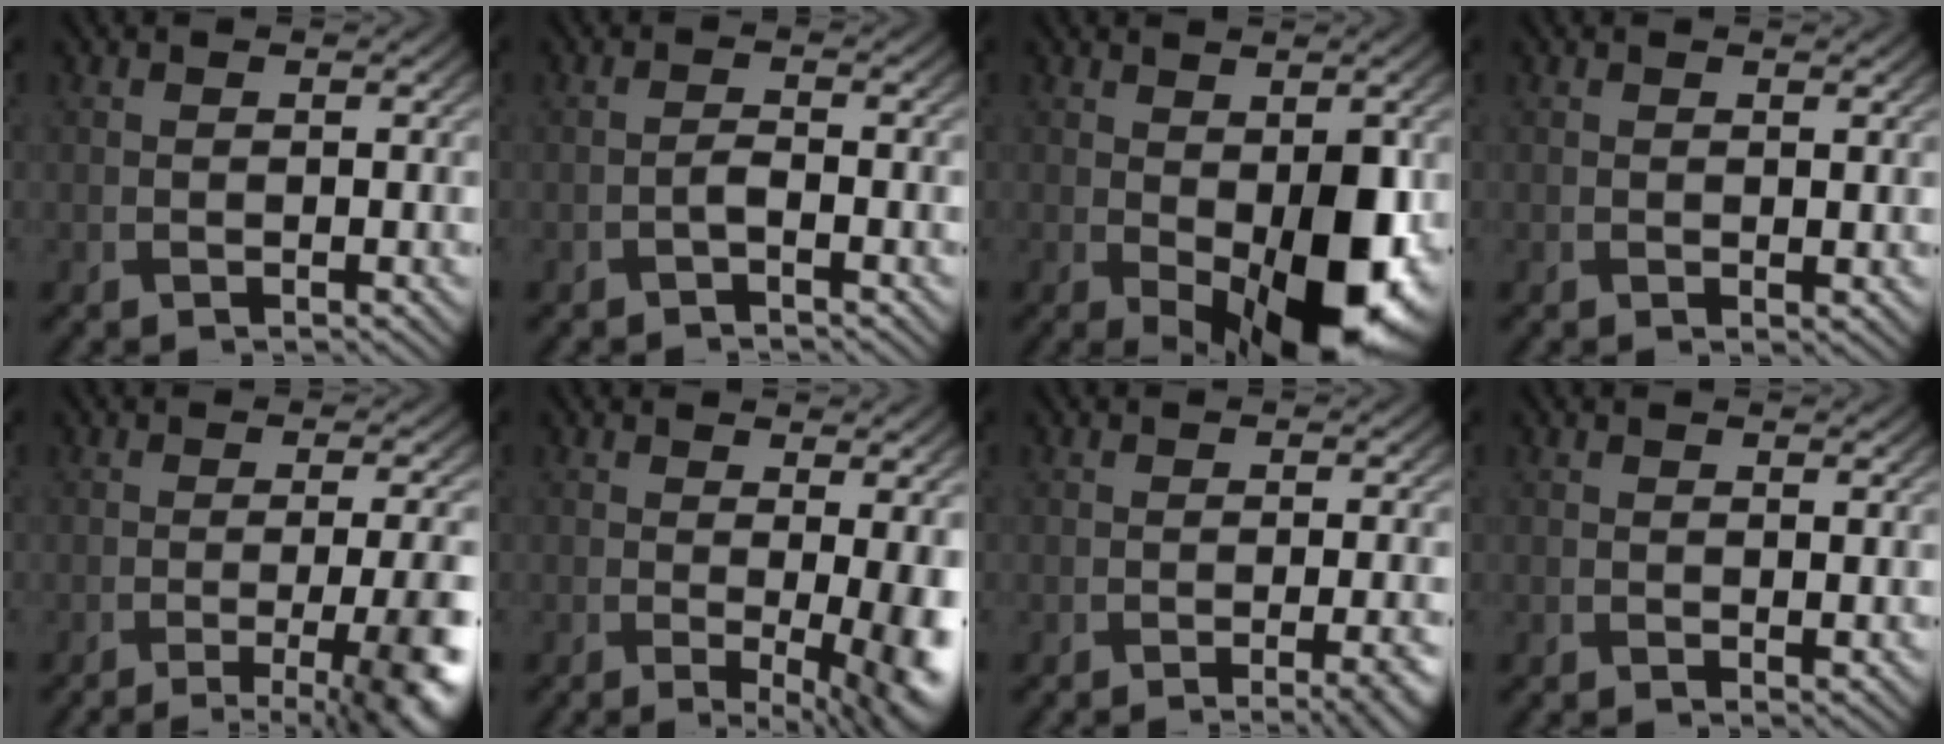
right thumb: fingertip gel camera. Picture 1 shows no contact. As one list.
[{"total": 1.3, "force": [-0.9, 0.2, 0.9], "torque": [-0.018, 0.005, -0.020]}, {"total": 12.5, "force": [-2.8, 6.1, 10.6], "torque": [-0.145, -0.032, -0.019]}, {"total": 0.6, "force": [0.4, 0.1, 0.5], "torque": [-0.005, -0.002, 0.005]}, {"total": 12.2, "force": [-5.1, 3.6, 10.6], "torque": [-0.113, -0.005, -0.066]}, {"total": 8.5, "force": [-1.0, 2.5, 8.1], "torque": [-0.074, -0.010, -0.005]}, {"total": 3.9, "force": [-1.7, 0.8, 3.4], "torque": [-0.036, 0.007, -0.028]}, {"total": 1.0, "force": [0.6, 0.2, 0.7], "torque": [-0.010, -0.005, 0.010]}]